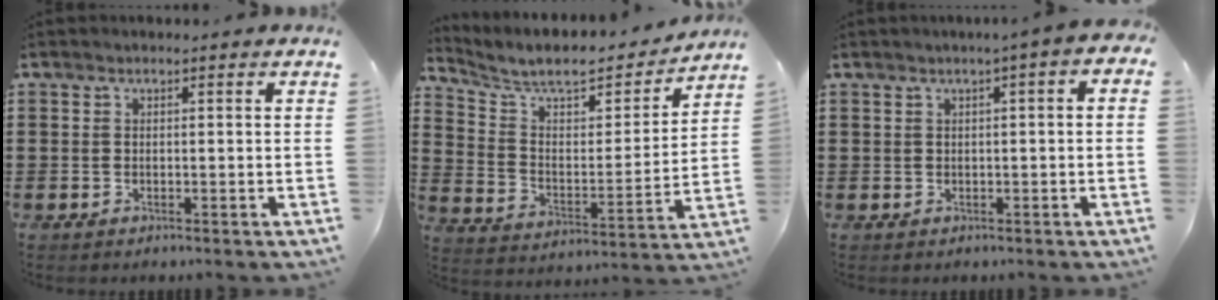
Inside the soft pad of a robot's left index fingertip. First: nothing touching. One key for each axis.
{"total": 8.1, "fx": 7.4, "fy": 1.9, "fz": 2.8, "tx": -0.091, "ty": -0.046, "tz": 0.126}
{"total": 1.4, "fx": -0.2, "fy": 0.2, "fz": 1.3, "tx": -0.023, "ty": -0.002, "tz": -0.004}